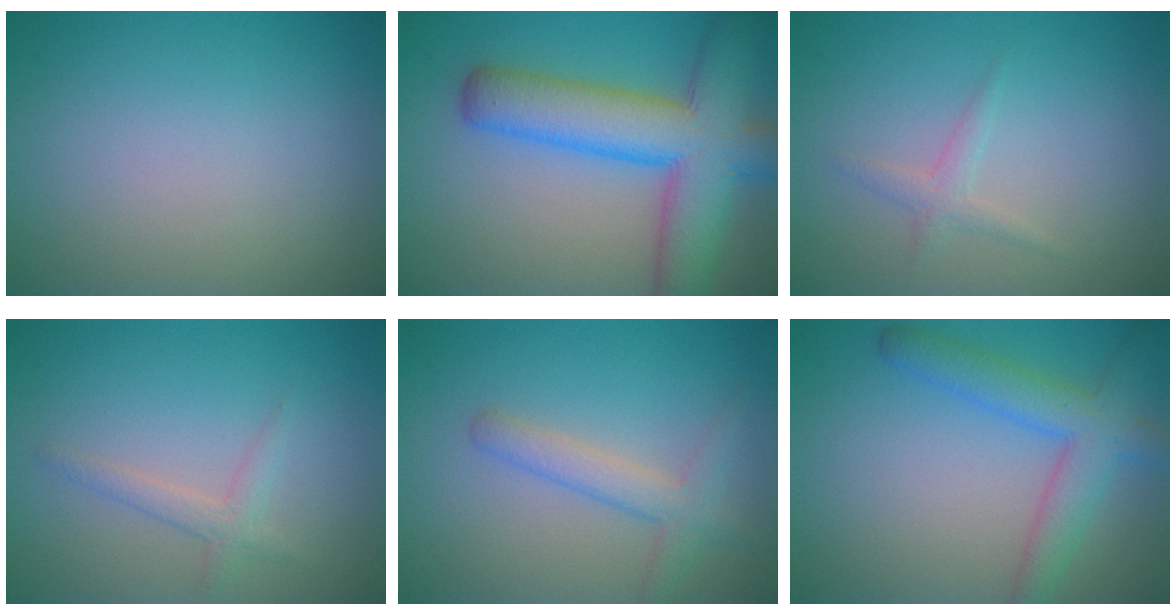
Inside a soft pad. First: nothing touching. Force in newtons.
{"total": 9.8, "press": 9.8, "slide": 0.3}
{"total": 1.4, "press": 1.4, "slide": 0.0}
{"total": 1.6, "press": 1.6, "slide": 0.1}
{"total": 2.8, "press": 2.8, "slide": 0.1}
{"total": 4.7, "press": 4.7, "slide": 0.2}